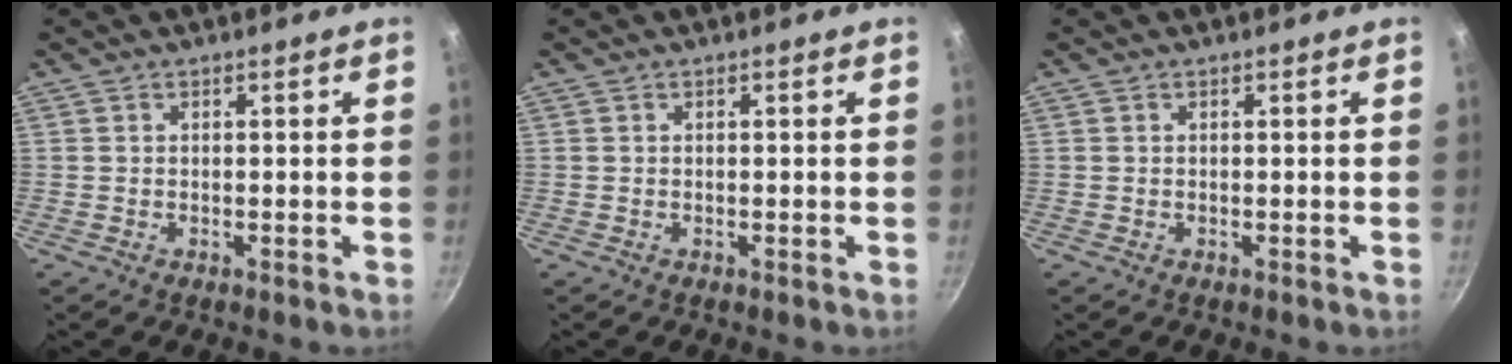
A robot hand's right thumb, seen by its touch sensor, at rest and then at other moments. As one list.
[{"total": 0.0}, {"total": 0.0}]